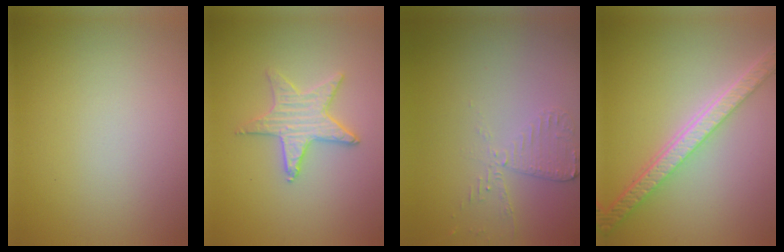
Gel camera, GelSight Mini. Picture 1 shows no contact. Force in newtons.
{"total": 3.0, "press": 3.0, "slide": 0.1}
{"total": 2.4, "press": 2.4, "slide": 0.2}
{"total": 5.7, "press": 4.4, "slide": 3.7}